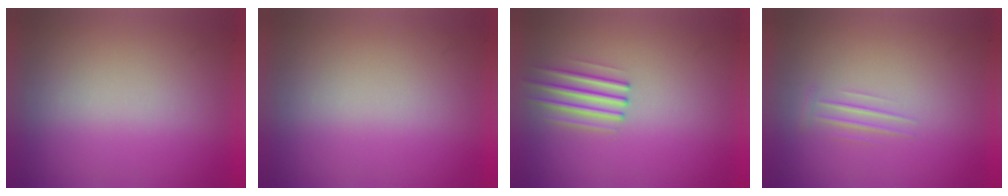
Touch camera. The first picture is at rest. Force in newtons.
{"total": 0.0}
{"total": 2.2}
{"total": 1.1}